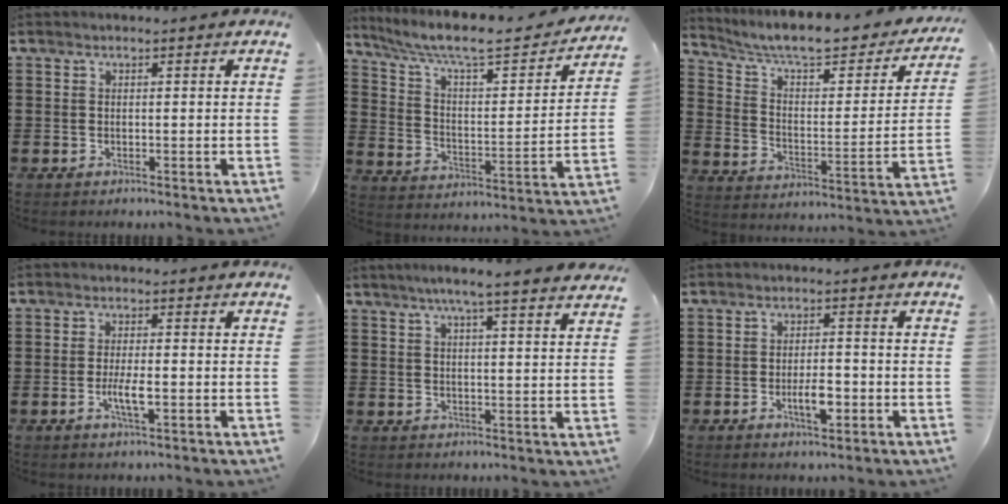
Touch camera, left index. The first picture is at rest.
{"total": 8.4, "force": [7.0, 0.9, 4.5], "torque": [-0.116, -0.041, 0.115]}
{"total": 7.7, "force": [6.5, 1.0, 4.0], "torque": [-0.096, -0.045, 0.107]}
{"total": 3.9, "force": [-1.0, 0.9, 3.7], "torque": [-0.068, -0.002, -0.019]}
{"total": 4.9, "force": [4.0, -0.7, 2.6], "torque": [-0.063, -0.011, 0.070]}
{"total": 4.5, "force": [-1.4, 1.7, 3.9], "torque": [-0.067, 0.007, -0.024]}